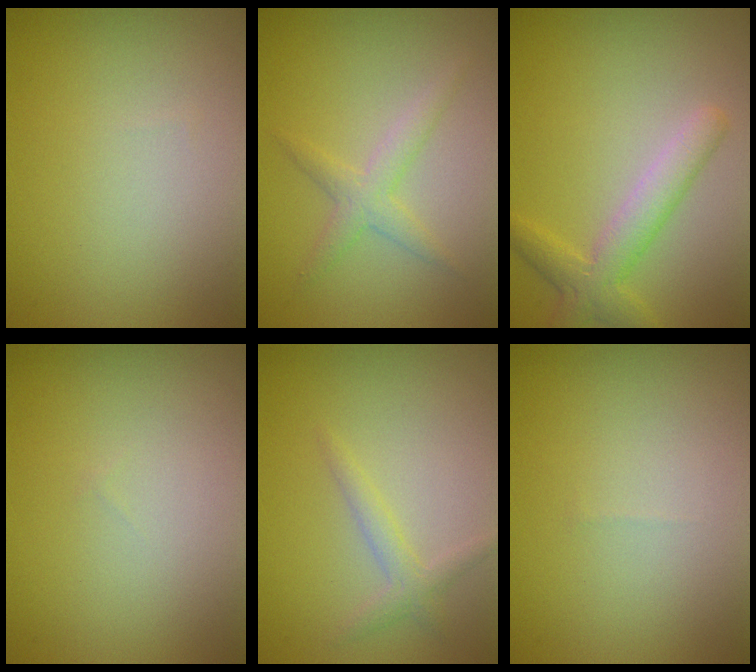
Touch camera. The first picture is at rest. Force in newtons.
{"total": 2.1, "press": 2.1, "slide": 0.1}
{"total": 3.4, "press": 3.4, "slide": 0.1}
{"total": 0.0}
{"total": 1.7, "press": 1.7, "slide": 0.0}
{"total": 0.0}